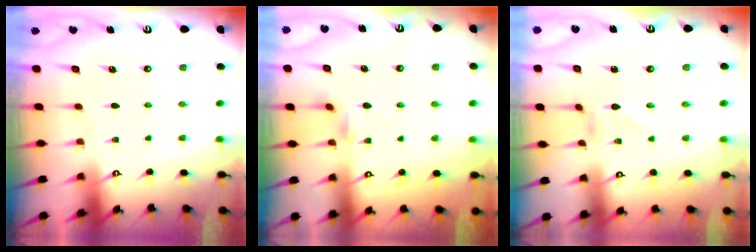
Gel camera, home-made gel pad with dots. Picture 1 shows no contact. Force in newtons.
{"total": 2.1, "press": 2.1, "slide": 0.3}
{"total": 0.9, "press": 0.9, "slide": 0.1}